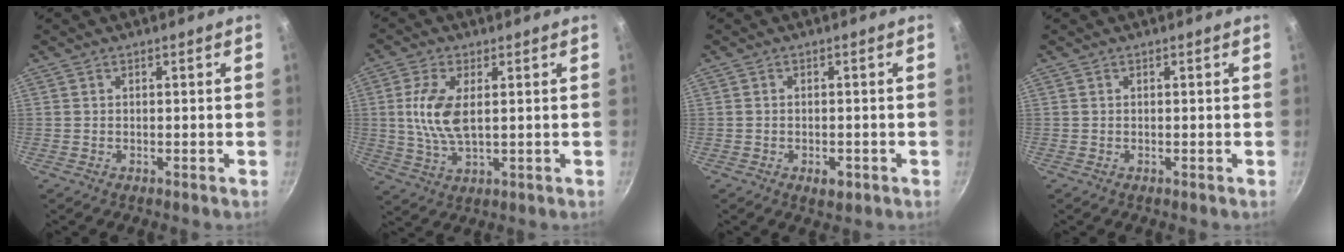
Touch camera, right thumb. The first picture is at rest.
{"total": 8.7, "force": [1.3, 4.2, 7.5], "torque": [-0.153, -0.002, 0.027]}
{"total": 2.8, "force": [-1.2, 1.6, 2.0], "torque": [-0.026, 0.004, -0.015]}
{"total": 0.0}